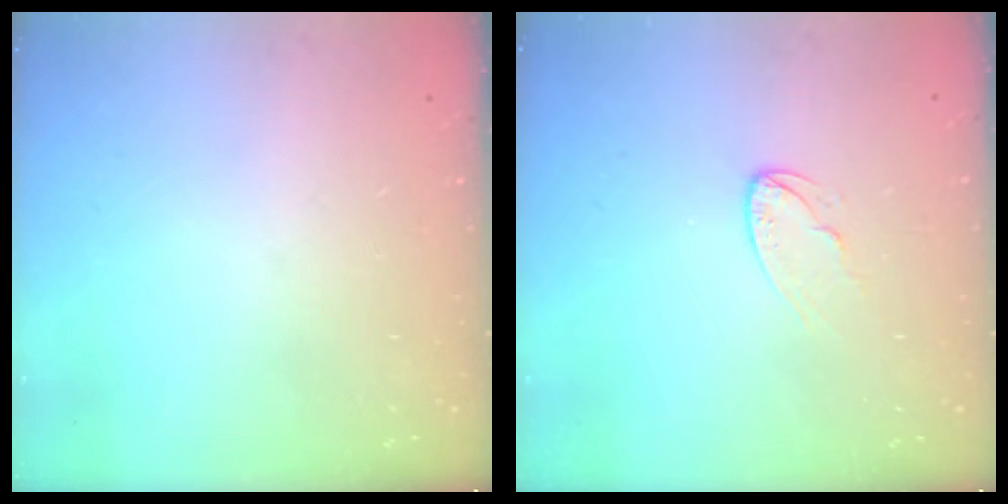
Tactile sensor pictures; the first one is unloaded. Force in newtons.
{"total": 5.2, "press": 5.2, "slide": 0.4}